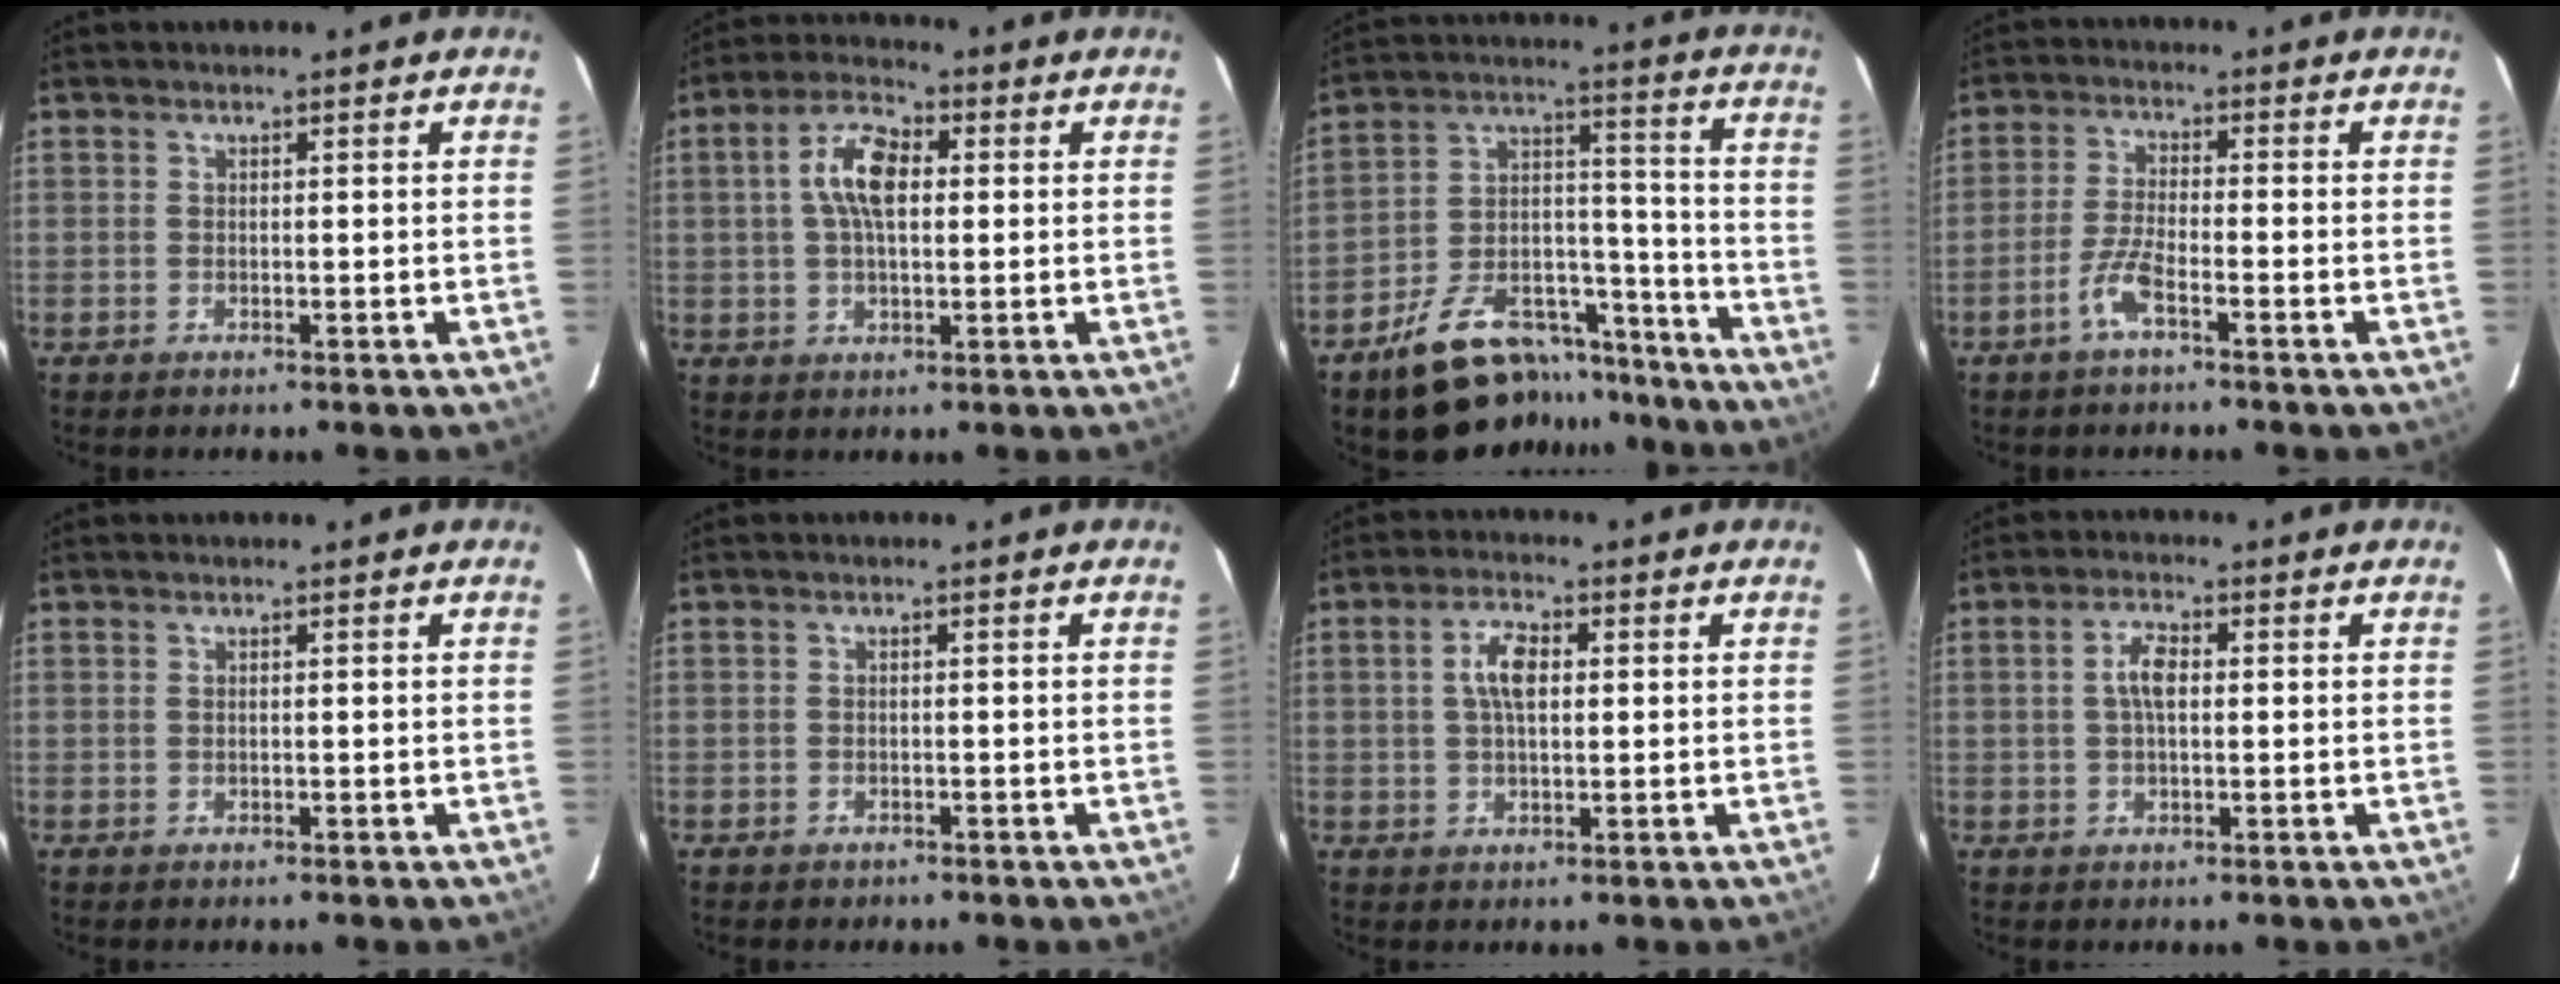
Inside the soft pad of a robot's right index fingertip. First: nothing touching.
{"total": 8.3, "force": [1.2, 4.0, 7.2], "torque": [-0.137, 0.020, 0.021]}
{"total": 18.4, "force": [-15.0, 8.4, 6.6], "torque": [-0.121, 0.059, -0.216]}
{"total": 4.8, "force": [-3.0, 0.5, 3.7], "torque": [-0.090, 0.001, -0.063]}
{"total": 0.0}
{"total": 1.3, "force": [-0.9, 0.9, 0.1], "torque": [-0.003, 0.004, -0.013]}
{"total": 5.2, "force": [0.9, 2.4, 4.5], "torque": [-0.084, 0.012, 0.017]}
{"total": 3.9, "force": [0.3, 1.7, 3.5], "torque": [-0.069, 0.010, 0.007]}